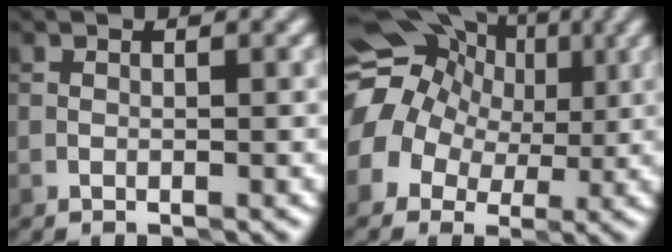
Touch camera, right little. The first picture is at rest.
{"total": 13.7, "force": [2.8, 11.4, 7.0], "torque": [-0.146, 0.047, 0.025]}